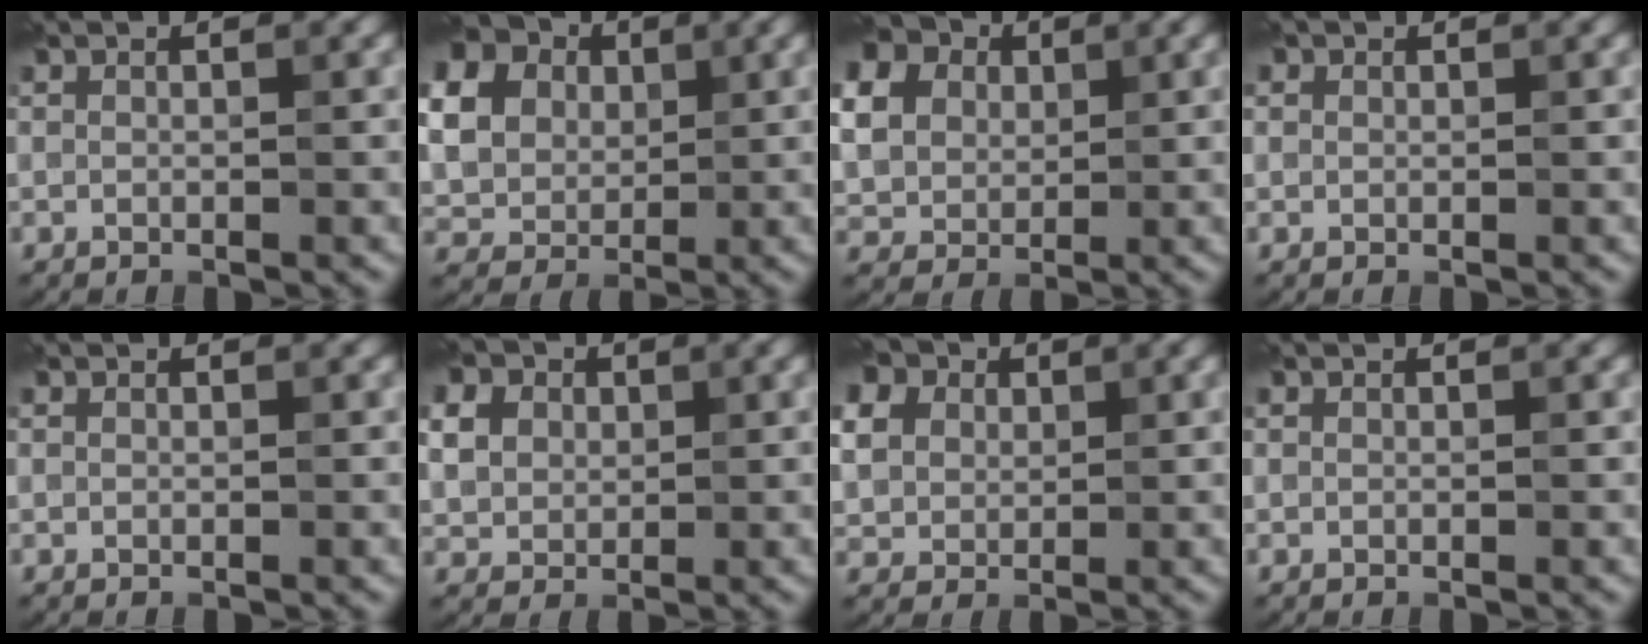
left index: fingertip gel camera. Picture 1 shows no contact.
{"total": 14.1, "force": [4.0, 11.8, 6.5], "torque": [-0.177, 0.016, 0.062]}
{"total": 11.7, "force": [3.9, 9.4, 5.7], "torque": [-0.154, 0.024, 0.072]}
{"total": 0.9, "force": [0.4, 0.7, 0.1], "torque": [0.001, -0.002, 0.003]}
{"total": 0.0}
{"total": 8.7, "force": [3.4, 6.6, 4.5], "torque": [-0.113, 0.027, 0.050]}
{"total": 10.3, "force": [4.1, 7.8, 5.3], "torque": [-0.129, 0.030, 0.065]}
{"total": 0.0}